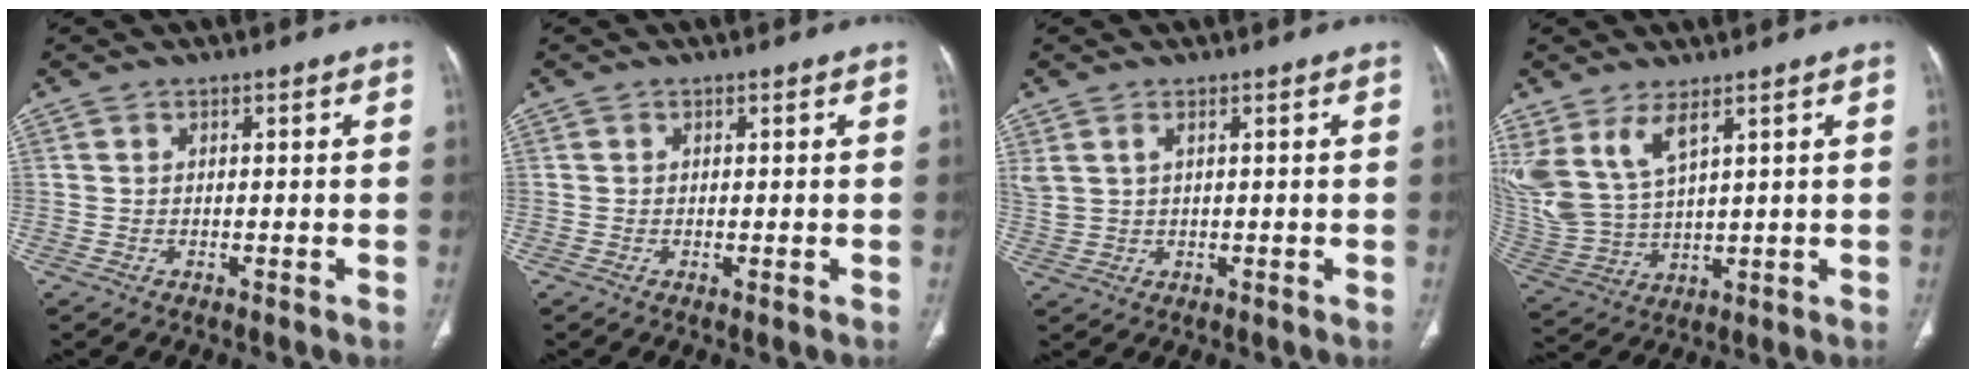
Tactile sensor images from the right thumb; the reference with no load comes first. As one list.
[{"total": 0.0}, {"total": 3.4, "force": [1.5, 1.9, 2.5], "torque": [-0.067, 0.005, 0.040]}, {"total": 12.0, "force": [6.4, 5.5, 8.6], "torque": [-0.191, -0.024, 0.149]}]